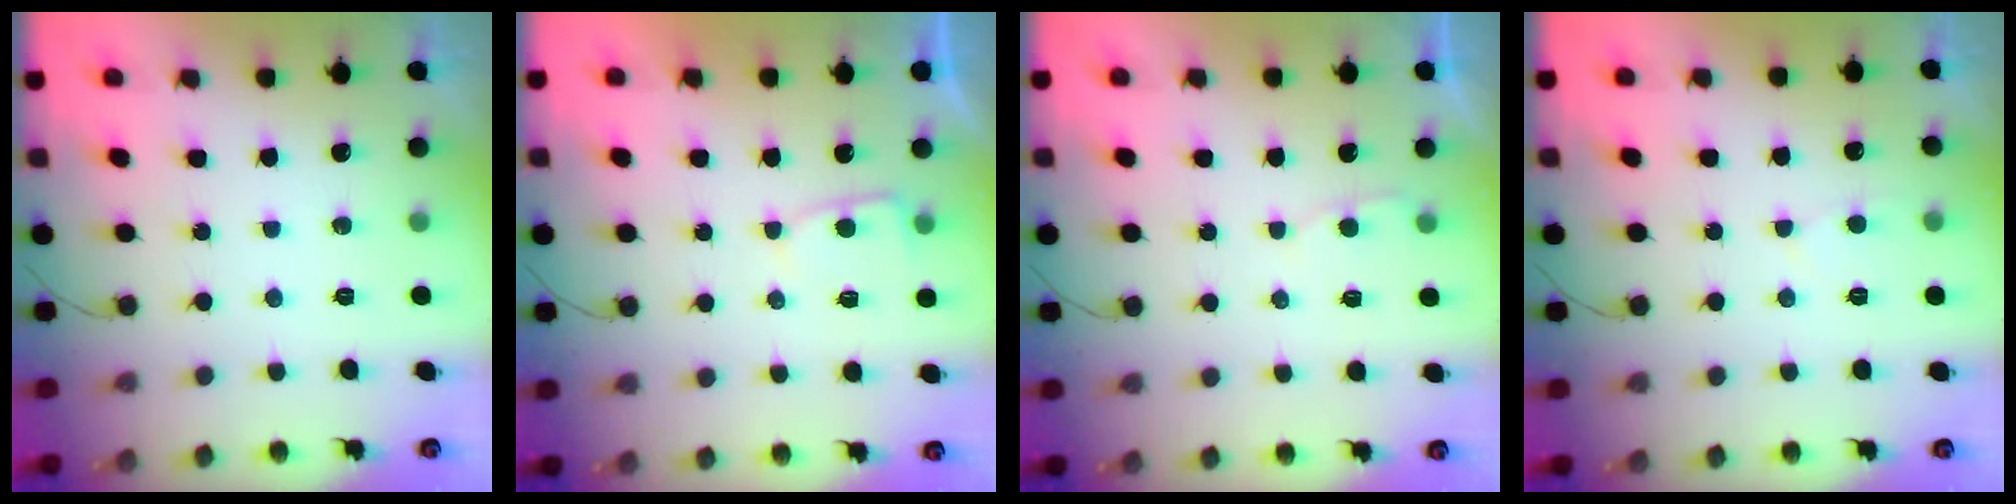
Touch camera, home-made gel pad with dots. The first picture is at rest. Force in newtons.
{"total": 3.2, "press": 3.2, "slide": 0.3}
{"total": 2.3, "press": 2.3, "slide": 0.3}
{"total": 2.7, "press": 2.7, "slide": 0.3}